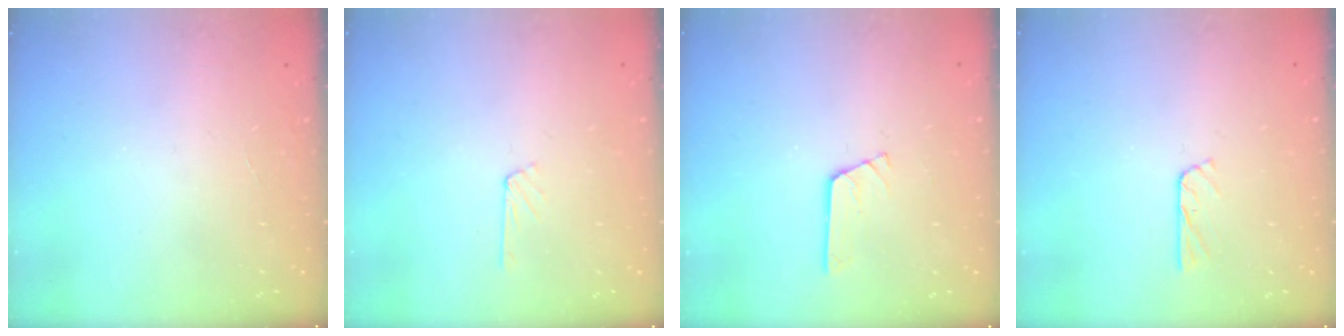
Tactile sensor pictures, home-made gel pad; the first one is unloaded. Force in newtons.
{"total": 3.0, "press": 3.0, "slide": 0.3}
{"total": 3.1, "press": 3.1, "slide": 0.1}
{"total": 2.8, "press": 2.8, "slide": 0.3}